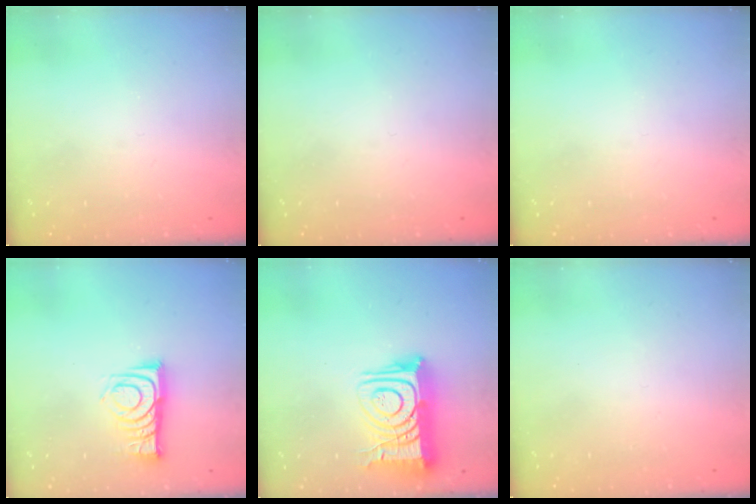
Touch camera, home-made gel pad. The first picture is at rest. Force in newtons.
{"total": 0.0}
{"total": 0.0}
{"total": 9.7, "press": 9.7, "slide": 0.4}
{"total": 16.5, "press": 16.4, "slide": 1.5}
{"total": 1.6, "press": 1.6, "slide": 0.1}